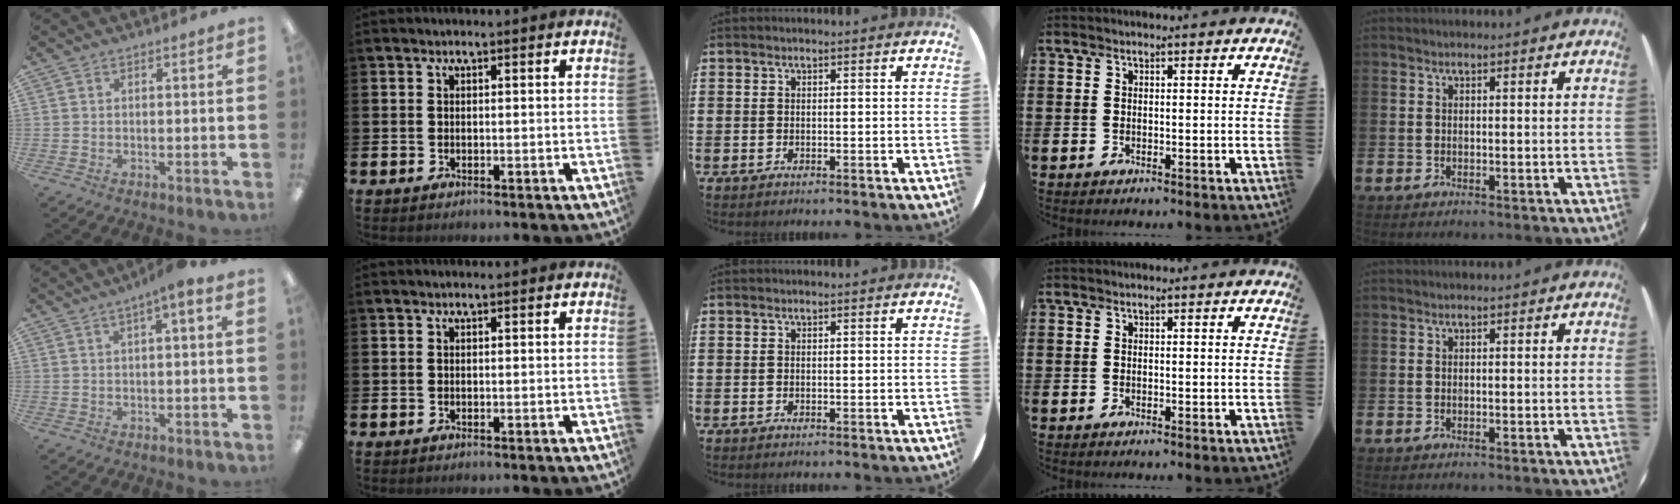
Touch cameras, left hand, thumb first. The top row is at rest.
{"thumb": {"total": 3.6, "force": [0.8, 0.7, 3.4], "torque": [-0.054, 0.003, 0.012]}}